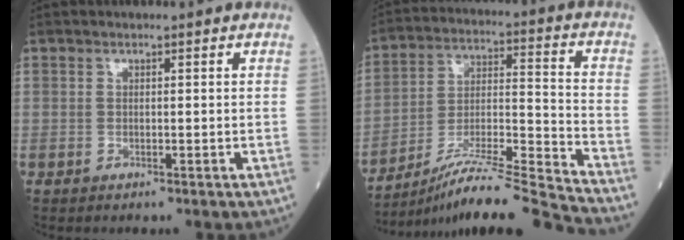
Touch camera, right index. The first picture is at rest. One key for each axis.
{"total": 18.2, "fx": -16.3, "fy": -2.5, "fz": 7.8, "tx": -0.138, "ty": -0.002, "tz": -0.284}